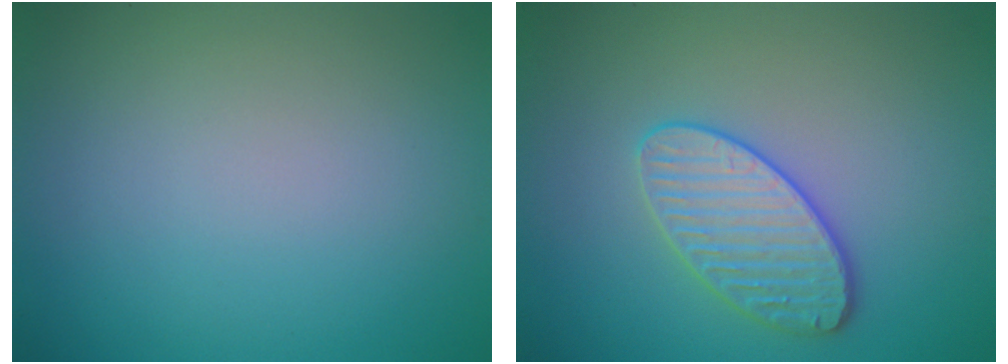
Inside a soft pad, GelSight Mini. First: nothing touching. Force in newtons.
{"total": 3.6, "press": 3.5, "slide": 0.9}